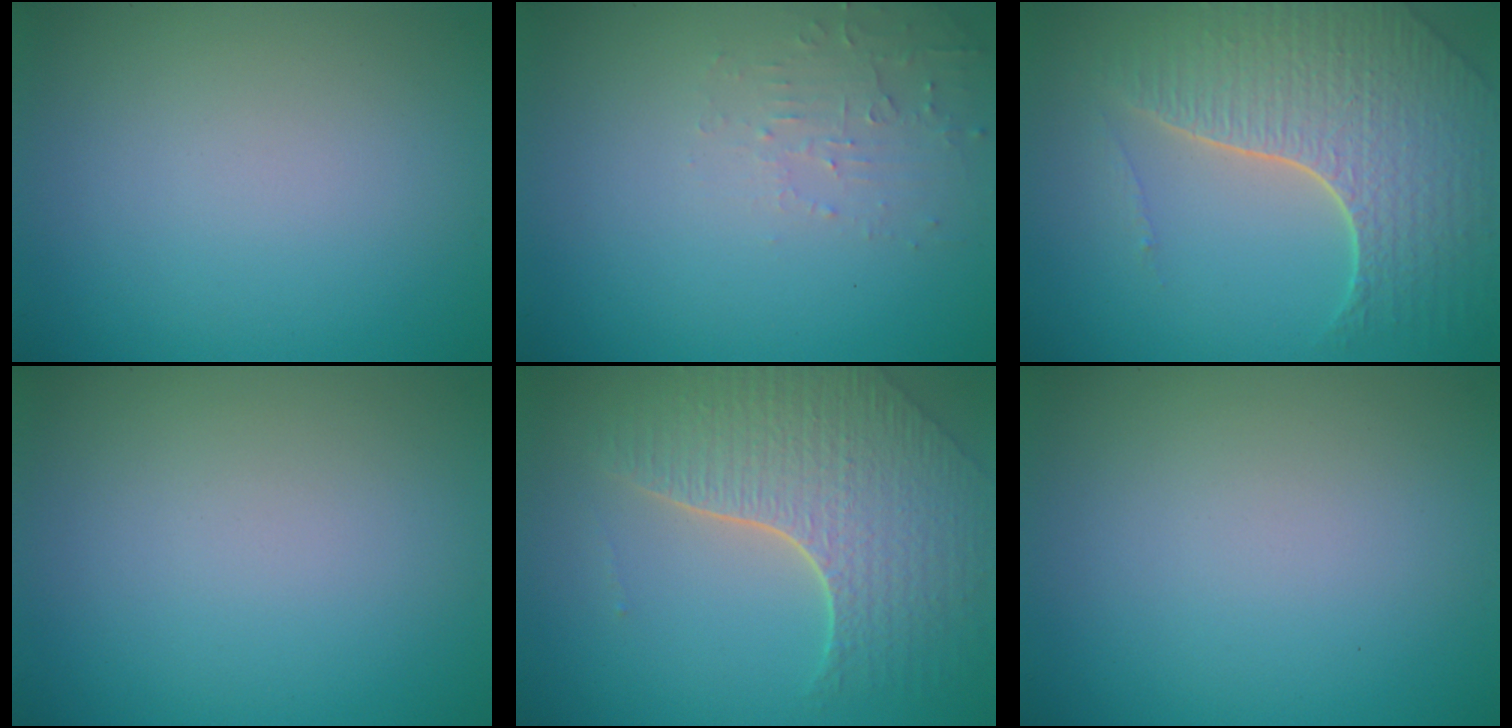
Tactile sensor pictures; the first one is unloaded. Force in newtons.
{"total": 1.9, "press": 1.9, "slide": 0.3}
{"total": 7.1, "press": 5.2, "slide": 4.8}
{"total": 0.0}
{"total": 6.9, "press": 4.9, "slide": 4.9}
{"total": 0.0}